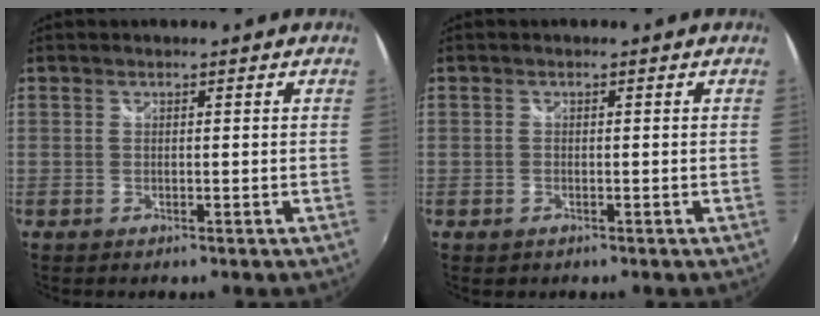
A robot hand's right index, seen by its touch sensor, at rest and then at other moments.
{"total": 0.9, "force": [-0.5, 0.7, 0.3], "torque": [-0.006, -0.002, -0.007]}